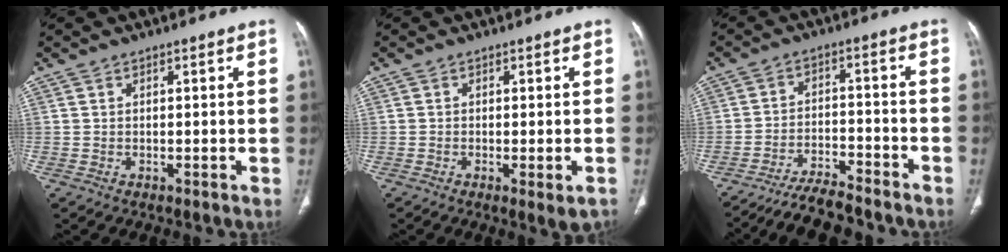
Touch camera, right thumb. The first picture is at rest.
{"total": 2.7, "force": [-1.2, 0.6, 2.4], "torque": [-0.035, -0.008, -0.014]}
{"total": 9.5, "force": [-8.9, 1.7, 2.7], "torque": [-0.046, 0.051, -0.147]}